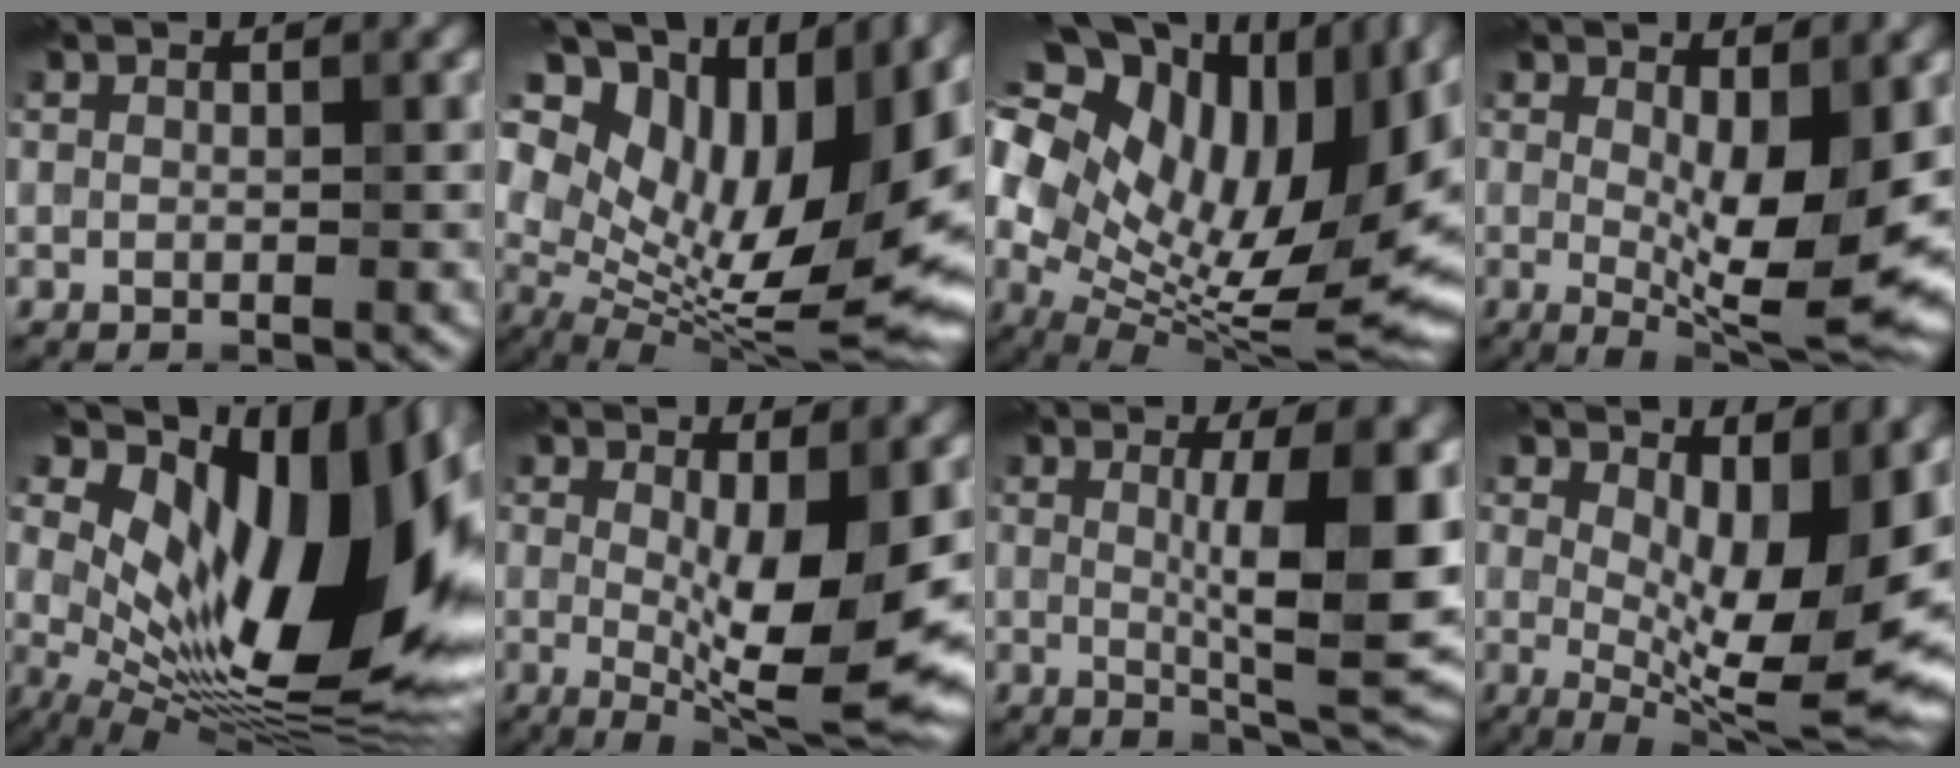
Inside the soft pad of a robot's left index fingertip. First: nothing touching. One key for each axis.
{"total": 17.0, "fx": 7.4, "fy": 7.6, "fz": 13.3, "tx": -0.220, "ty": 0.023, "tz": 0.149}
{"total": 20.7, "fx": 5.2, "fy": 11.2, "fz": 16.6, "tx": -0.291, "ty": 0.026, "tz": 0.132}
{"total": 7.7, "fx": -0.2, "fy": 2.4, "fz": 7.3, "tx": -0.125, "ty": -0.013, "tz": 0.005}
{"total": 18.1, "fx": 3.6, "fy": 9.2, "fz": 15.2, "tx": -0.230, "ty": 0.012, "tz": 0.057}
{"total": 8.8, "fx": -0.4, "fy": 2.3, "fz": 8.5, "tx": -0.141, "ty": -0.021, "tz": 0.002}
{"total": 9.7, "fx": 0.7, "fy": 2.0, "fz": 9.5, "tx": -0.132, "ty": -0.011, "tz": 0.018}
{"total": 10.8, "fx": 1.4, "fy": 4.2, "fz": 9.9, "tx": -0.142, "ty": -0.019, "tz": 0.026}